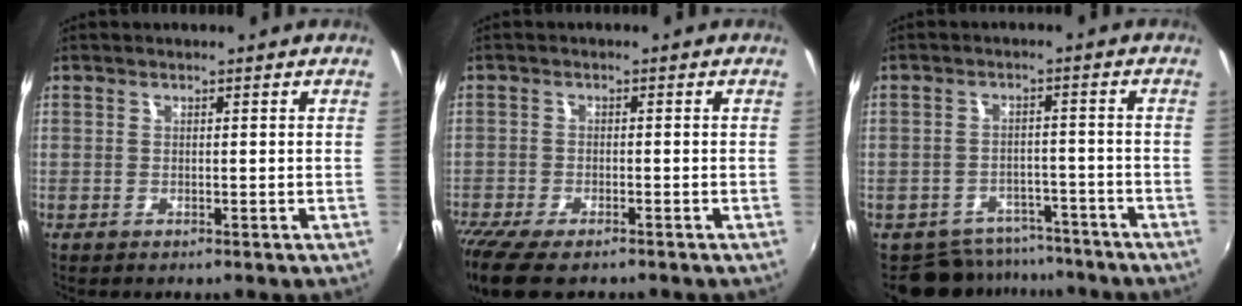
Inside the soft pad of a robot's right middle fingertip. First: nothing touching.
{"total": 10.0, "force": [-7.7, 3.0, 5.6], "torque": [-0.139, -0.045, -0.140]}
{"total": 8.4, "force": [-7.1, 4.3, 0.9], "torque": [-0.021, 0.013, -0.093]}